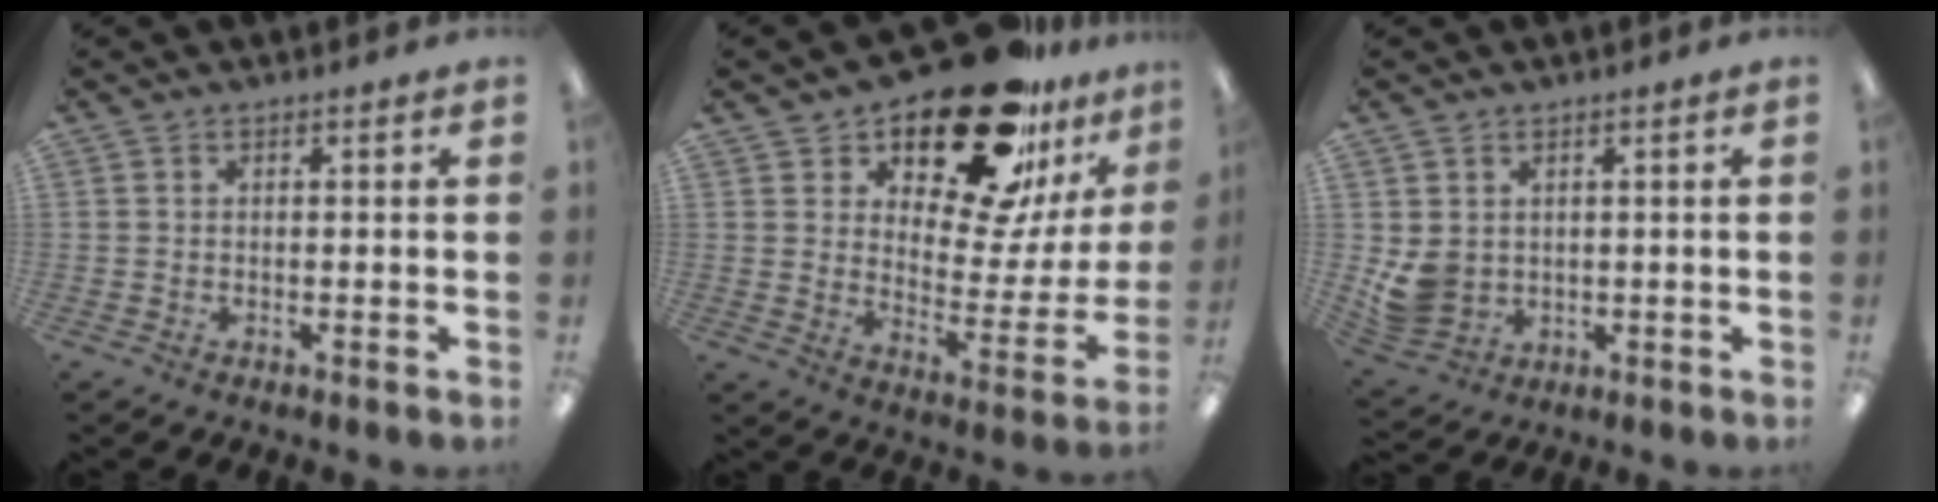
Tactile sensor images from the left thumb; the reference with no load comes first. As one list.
[{"total": 23.5, "force": [18.5, 8.0, 11.9], "torque": [-0.186, -0.125, 0.314]}, {"total": 5.9, "force": [1.5, 5.2, 2.5], "torque": [-0.058, -0.004, 0.034]}]